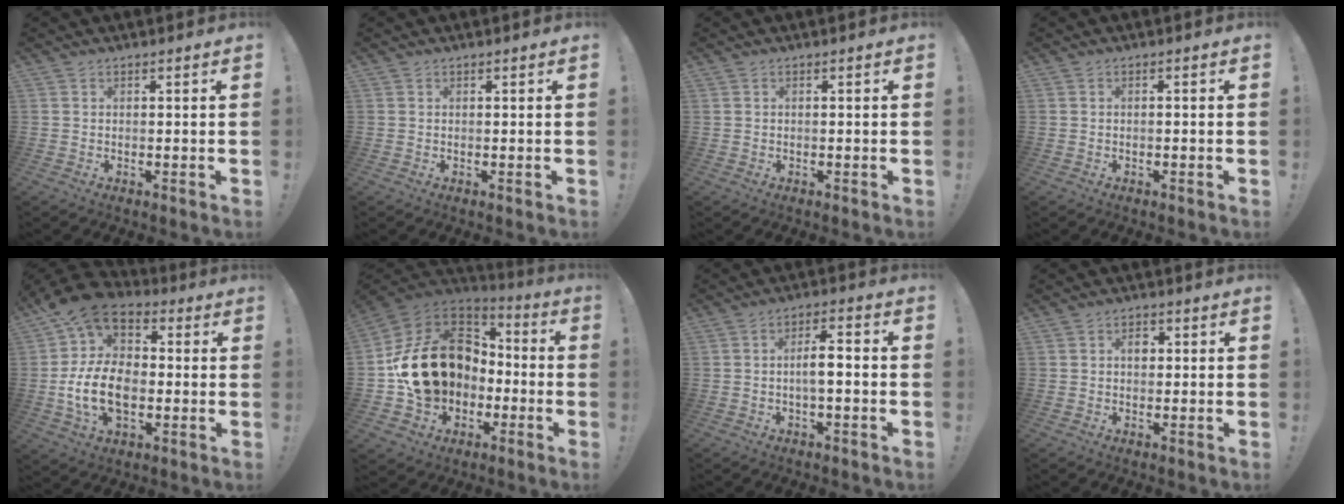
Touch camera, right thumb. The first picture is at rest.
{"total": 0.0}
{"total": 0.0}
{"total": 0.7, "force": [-0.5, -0.2, 0.3], "torque": [-0.006, 0.000, -0.010]}
{"total": 19.2, "force": [0.2, 12.3, 14.6], "torque": [-0.277, 0.001, 0.007]}
{"total": 21.5, "force": [0.3, 17.2, 12.9], "torque": [-0.208, 0.011, 0.034]}
{"total": 6.0, "force": [-1.0, 1.7, 5.7], "torque": [-0.097, 0.005, -0.023]}
{"total": 2.7, "force": [0.3, 2.0, 1.9], "torque": [-0.025, 0.004, 0.000]}